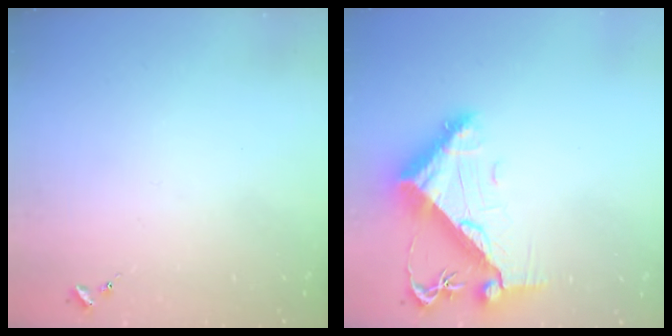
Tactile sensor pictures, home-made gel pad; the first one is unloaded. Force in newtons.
{"total": 10.5, "press": 10.4, "slide": 1.3}